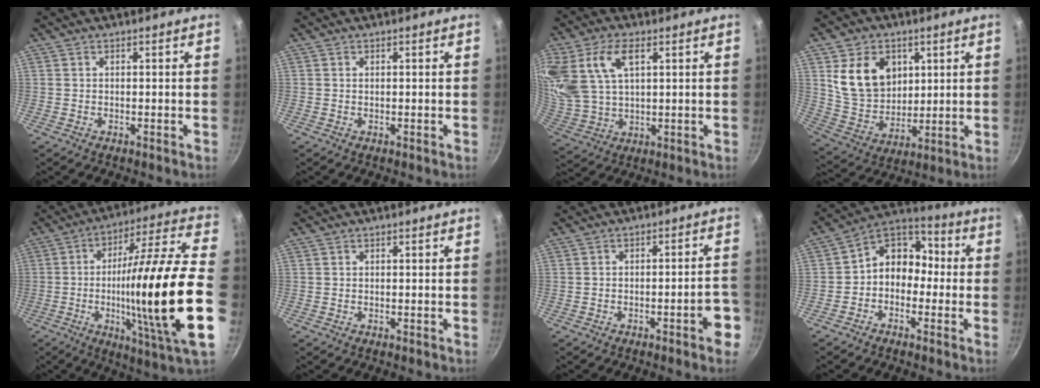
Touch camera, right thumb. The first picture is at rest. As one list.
[{"total": 0.0}, {"total": 17.3, "force": [6.3, 10.2, 12.4], "torque": [-0.263, 0.003, 0.135]}, {"total": 14.6, "force": [4.5, 11.2, 8.1], "torque": [-0.115, -0.022, 0.093]}, {"total": 28.4, "force": [-4.9, 4.5, 27.7], "torque": [-0.418, 0.022, -0.073]}, {"total": 0.0}, {"total": 6.6, "force": [-3.2, 1.5, 5.6], "torque": [-0.057, 0.033, -0.036]}, {"total": 9.8, "force": [-1.3, 7.8, 5.8], "torque": [-0.051, 0.051, -0.047]}]